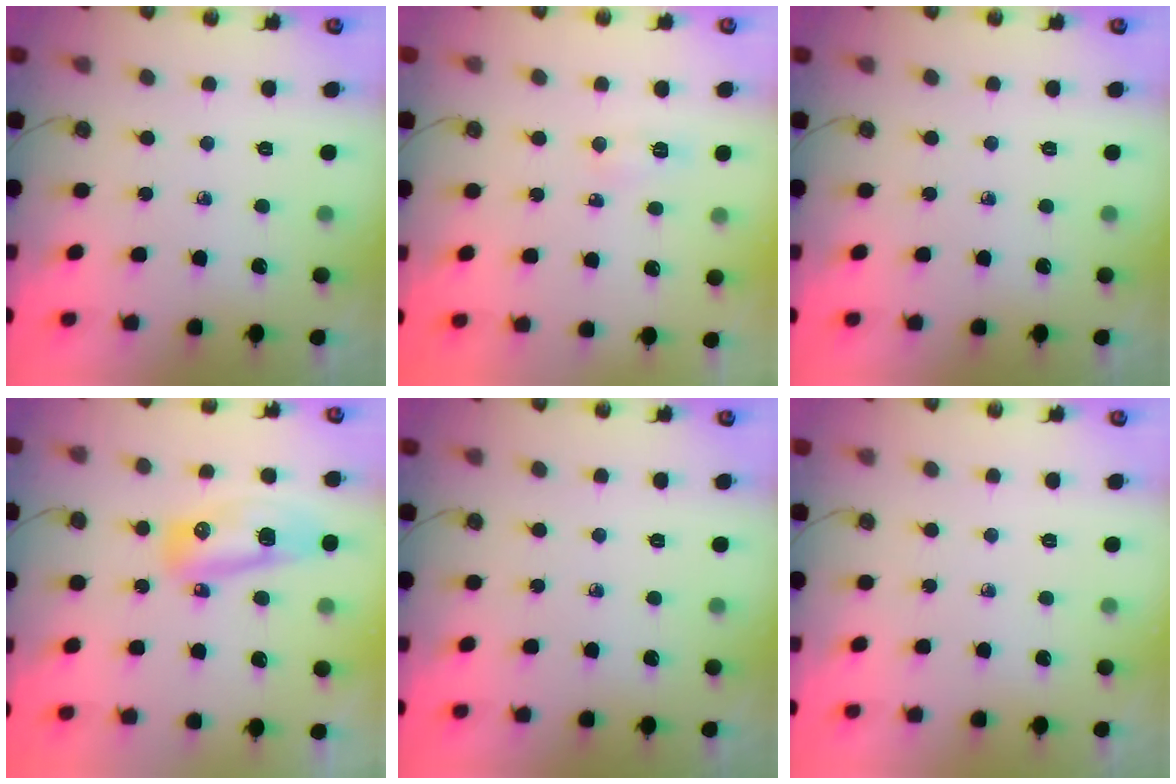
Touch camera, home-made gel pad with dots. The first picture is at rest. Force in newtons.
{"total": 6.0, "press": 5.8, "slide": 1.5}
{"total": 0.0}
{"total": 17.7, "press": 13.1, "slide": 12.0}
{"total": 0.0}
{"total": 0.0}